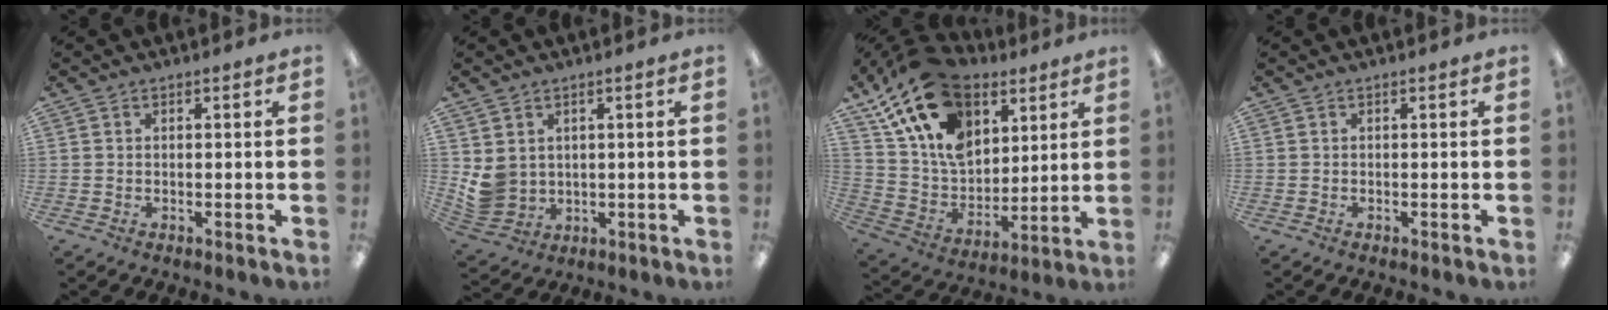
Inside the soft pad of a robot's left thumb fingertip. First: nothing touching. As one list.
[{"total": 5.3, "force": [1.5, 4.7, 2.0], "torque": [-0.054, -0.014, 0.033]}, {"total": 21.1, "force": [11.4, 13.5, 11.6], "torque": [-0.245, -0.052, 0.207]}, {"total": 0.0}]